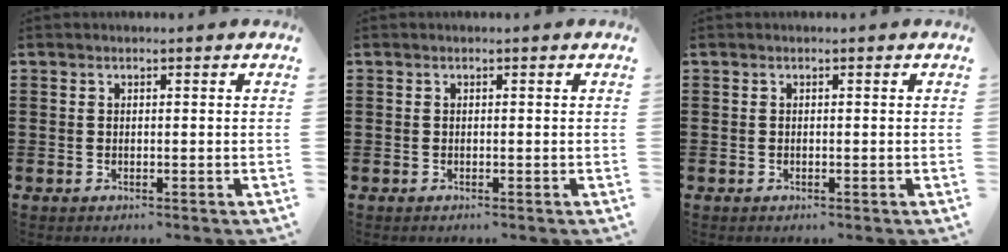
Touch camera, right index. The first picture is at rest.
{"total": 0.0}
{"total": 0.0}